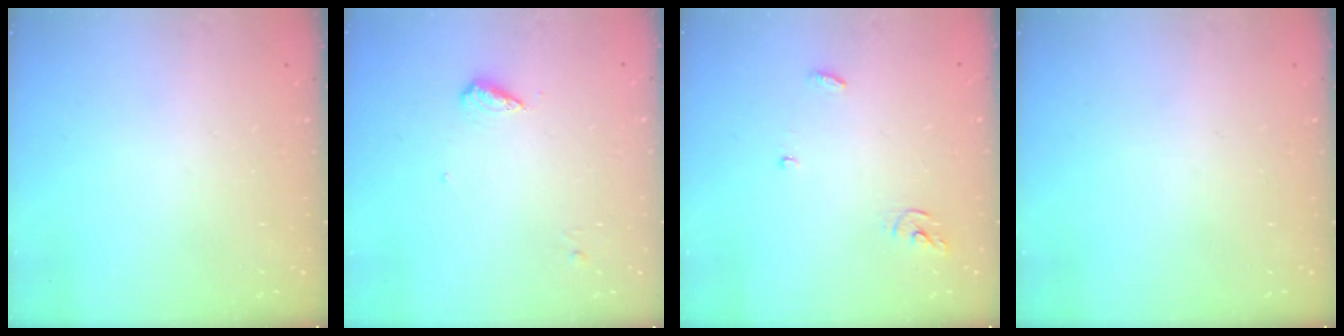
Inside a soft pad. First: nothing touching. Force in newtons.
{"total": 6.0, "press": 5.9, "slide": 1.5}
{"total": 3.4, "press": 3.4, "slide": 0.2}
{"total": 0.0}